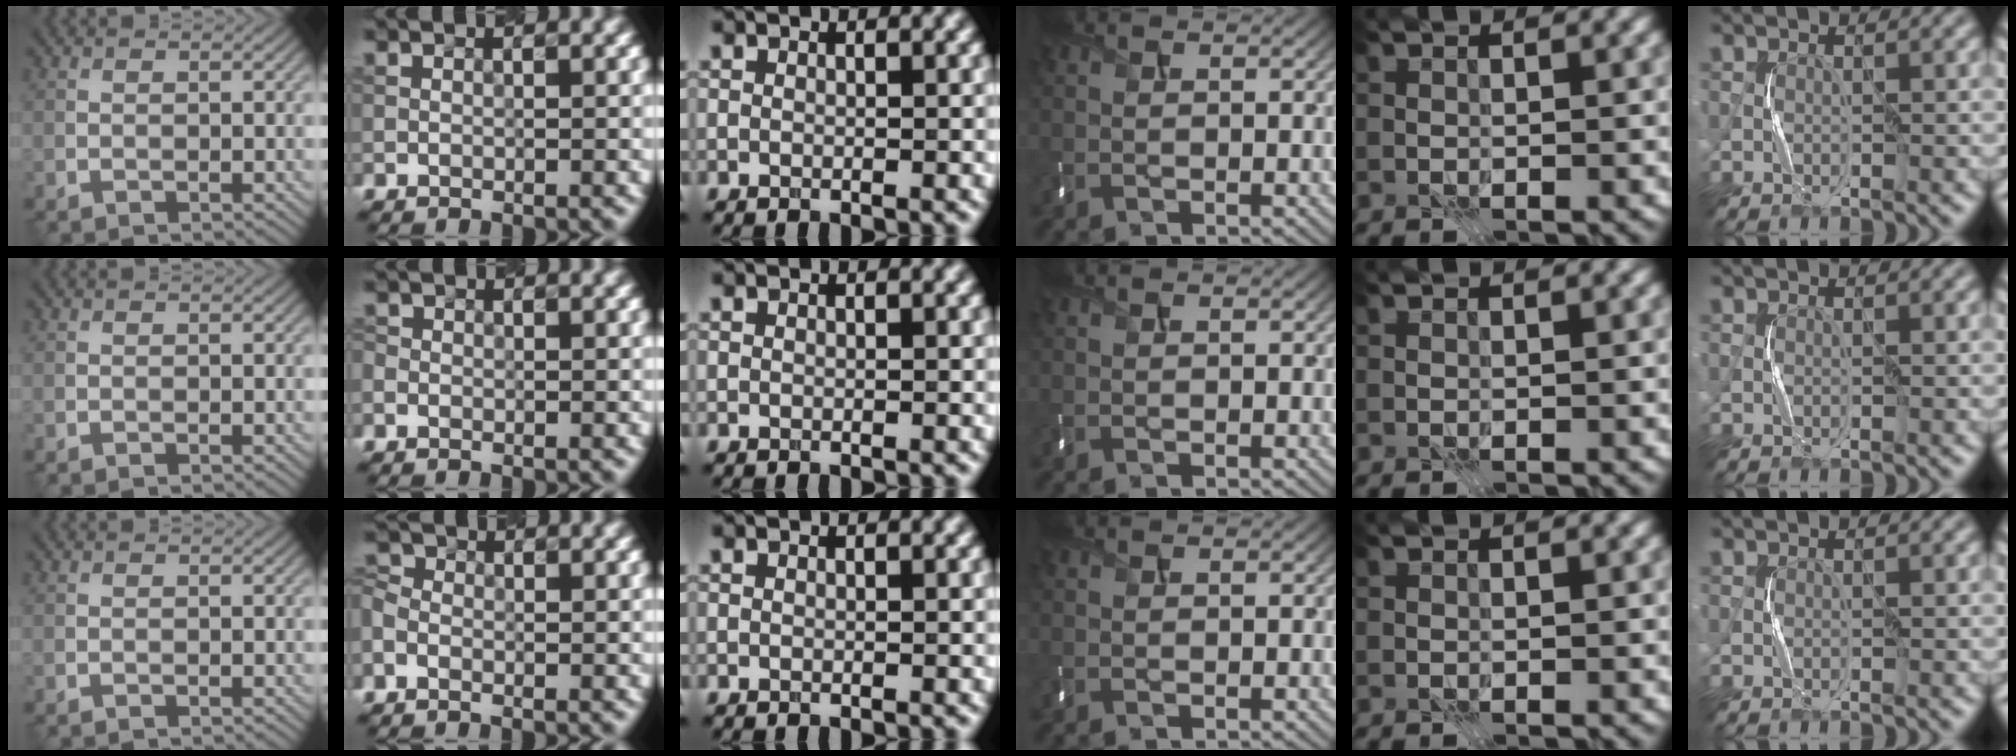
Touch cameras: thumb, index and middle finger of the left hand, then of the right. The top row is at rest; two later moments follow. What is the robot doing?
{"motion": "press", "object": "mouse"}